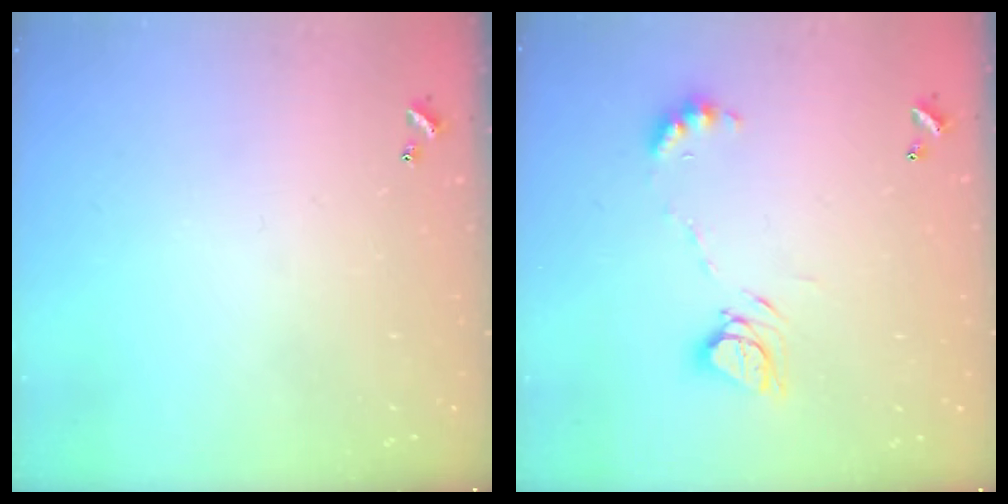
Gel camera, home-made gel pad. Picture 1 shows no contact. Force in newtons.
{"total": 7.7, "press": 7.7, "slide": 0.2}